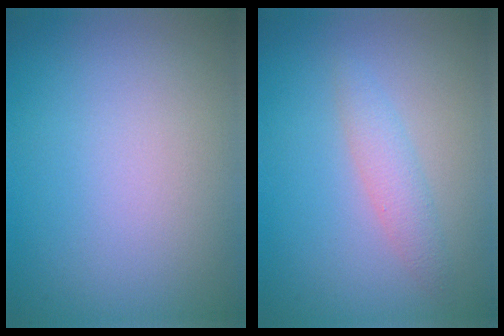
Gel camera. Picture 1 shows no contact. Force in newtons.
{"total": 1.8, "press": 1.8, "slide": 0.0}